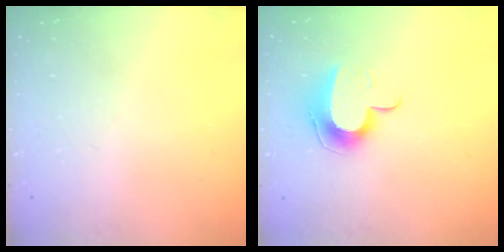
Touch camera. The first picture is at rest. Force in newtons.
{"total": 10.3, "press": 10.3, "slide": 0.4}